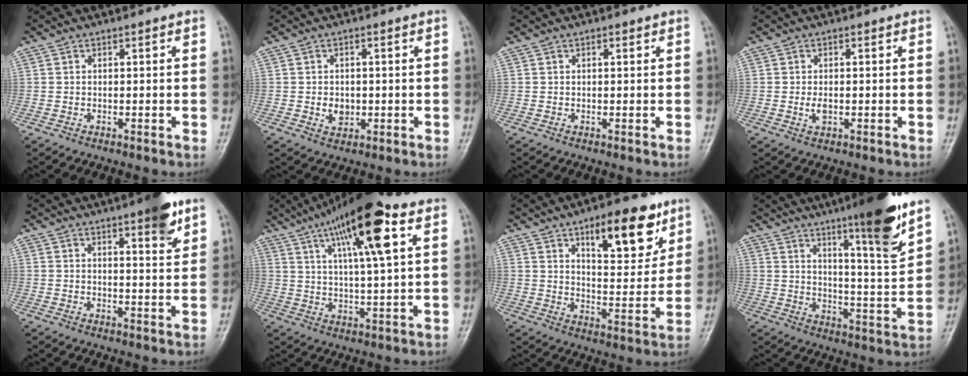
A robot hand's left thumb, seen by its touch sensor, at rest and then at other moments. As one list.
[{"total": 3.2, "force": [-0.4, 2.5, 1.9], "torque": [-0.022, 0.001, -0.001]}, {"total": 0.6, "force": [0.3, 0.3, 0.4], "torque": [-0.007, -0.001, 0.004]}, {"total": 2.0, "force": [-0.3, 1.1, 1.6], "torque": [-0.030, -0.002, -0.004]}, {"total": 7.0, "force": [4.3, 1.5, 5.3], "torque": [-0.064, -0.023, 0.057]}, {"total": 17.5, "force": [8.0, 4.0, 15.0], "torque": [-0.239, -0.009, 0.132]}, {"total": 14.8, "force": [8.4, 5.8, 10.7], "torque": [-0.116, -0.046, 0.127]}, {"total": 14.9, "force": [9.7, 1.3, 11.2], "torque": [-0.156, -0.065, 0.151]}]